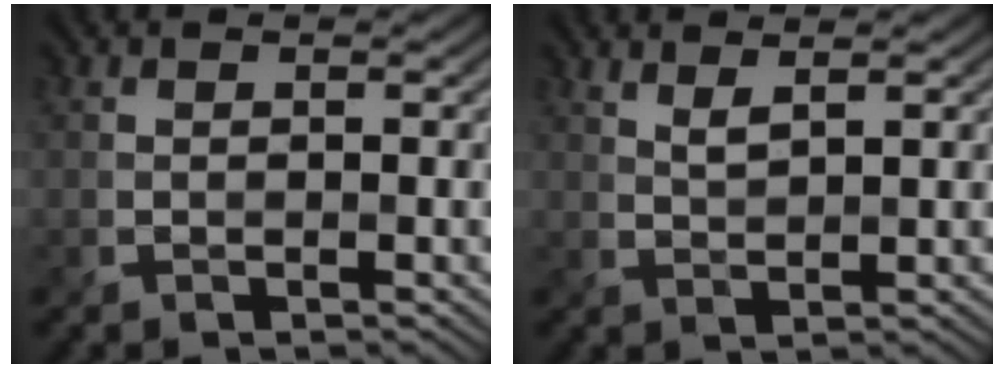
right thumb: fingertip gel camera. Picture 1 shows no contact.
{"total": 2.1, "force": [1.6, 0.2, 1.3], "torque": [-0.024, -0.002, 0.039]}